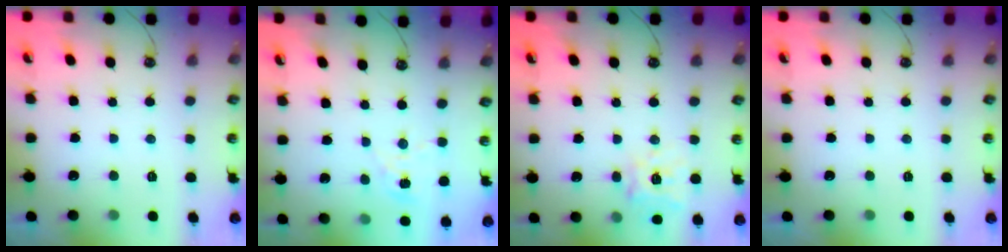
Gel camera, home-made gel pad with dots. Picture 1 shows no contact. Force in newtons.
{"total": 2.9, "press": 2.9, "slide": 0.4}
{"total": 12.6, "press": 12.5, "slide": 1.6}
{"total": 0.0}